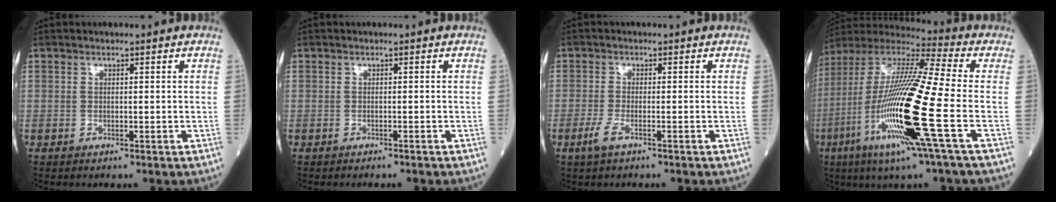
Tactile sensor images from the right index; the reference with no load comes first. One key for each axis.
{"total": 1.0, "fx": -0.9, "fy": -0.1, "fz": 0.4, "tx": -0.007, "ty": 0.000, "tz": -0.012}
{"total": 2.6, "fx": -1.6, "fy": 0.3, "fz": 2.0, "tx": -0.053, "ty": -0.006, "tz": -0.035}
{"total": 22.2, "fx": -6.4, "fy": 0.4, "fz": 21.3, "tx": -0.446, "ty": -0.033, "tz": -0.131}